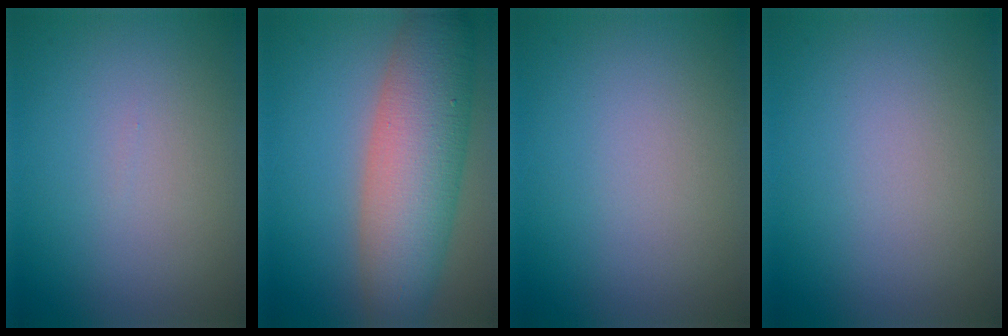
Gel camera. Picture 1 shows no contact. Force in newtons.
{"total": 8.8, "press": 8.8, "slide": 0.4}
{"total": 0.0}
{"total": 0.0}